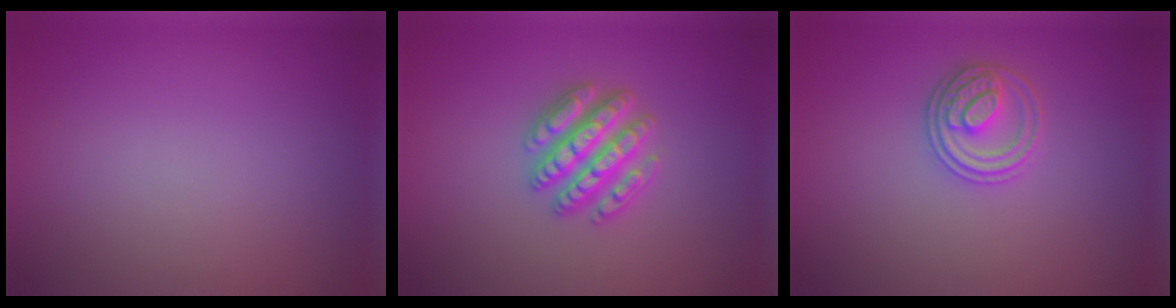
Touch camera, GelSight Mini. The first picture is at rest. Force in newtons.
{"total": 4.6, "press": 4.6, "slide": 0.8}
{"total": 2.7, "press": 2.7, "slide": 0.6}